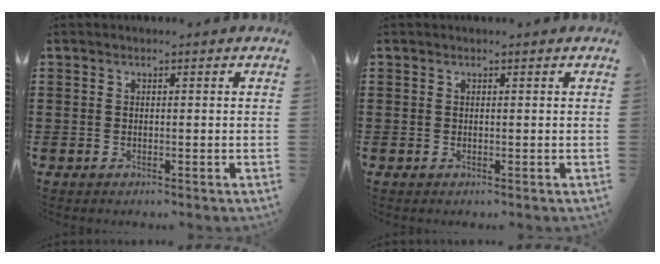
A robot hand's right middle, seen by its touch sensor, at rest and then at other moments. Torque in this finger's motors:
{"motor_torque": [0.00, 0.00, 0.00, 0.00]}